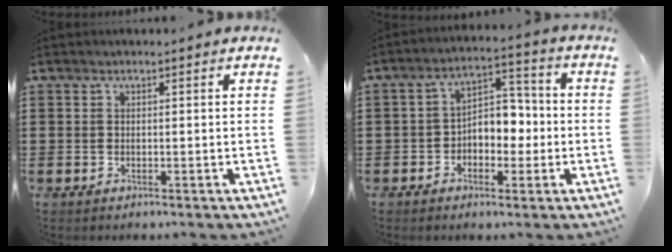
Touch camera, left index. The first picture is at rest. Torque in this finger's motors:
{"motor_torque": [0.77, 0.51, 0.62, 0.10]}